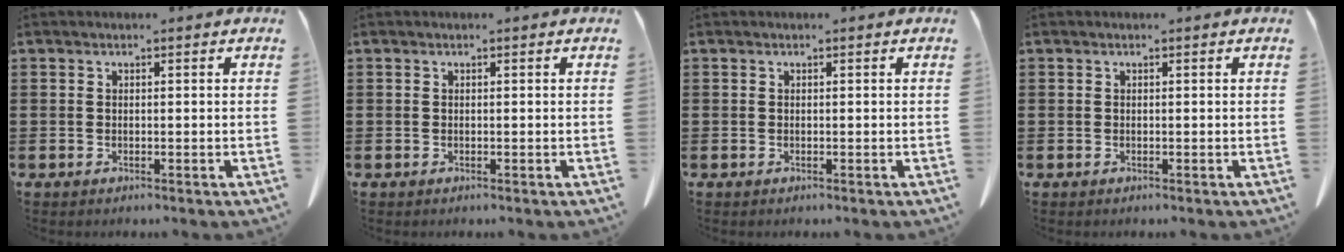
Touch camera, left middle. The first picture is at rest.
{"total": 0.0}
{"total": 0.0}
{"total": 0.0}